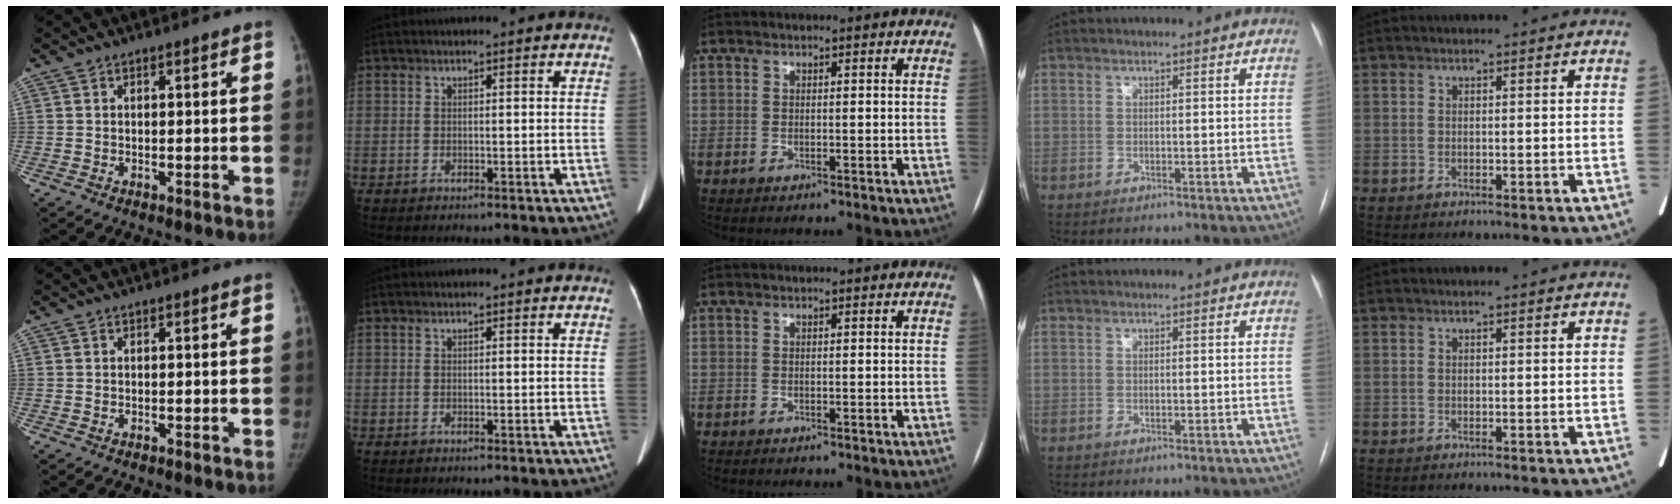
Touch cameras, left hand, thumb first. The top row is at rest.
{}